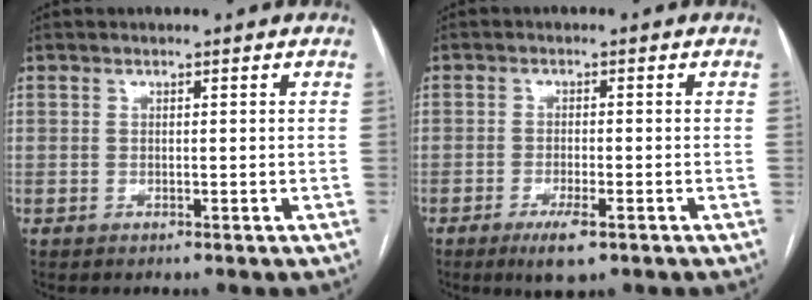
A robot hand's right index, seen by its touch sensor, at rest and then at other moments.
{"total": 4.9, "force": [-2.9, 0.9, 3.9], "torque": [-0.076, -0.010, -0.046]}